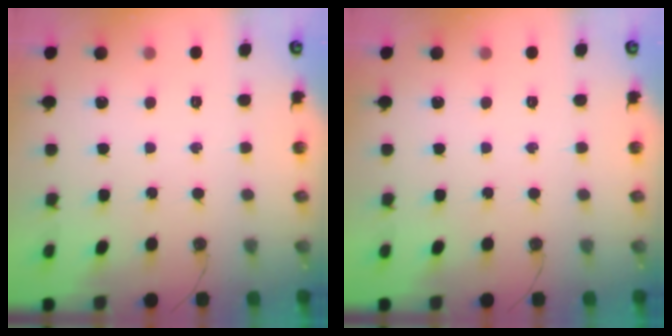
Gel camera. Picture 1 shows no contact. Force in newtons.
{"total": 0.0}